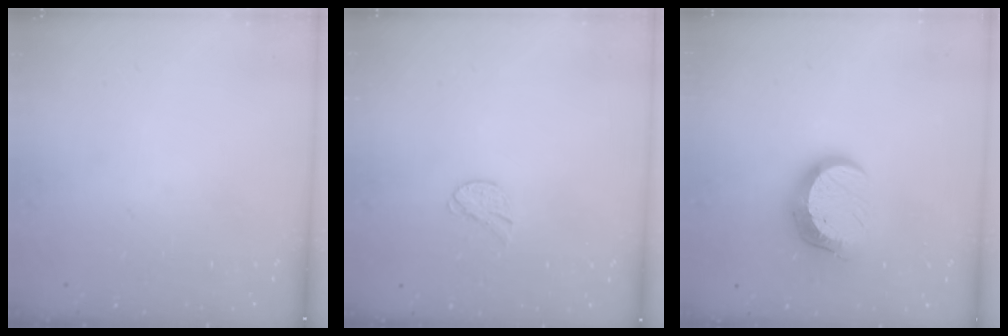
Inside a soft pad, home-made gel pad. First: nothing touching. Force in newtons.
{"total": 7.9, "press": 7.8, "slide": 0.7}
{"total": 11.6, "press": 11.6, "slide": 0.9}